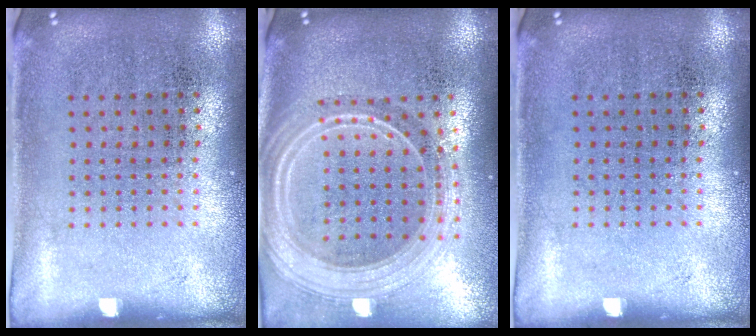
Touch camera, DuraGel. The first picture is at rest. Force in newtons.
{"total": 2.6, "press": 2.2, "slide": 1.4}
{"total": 0.0}